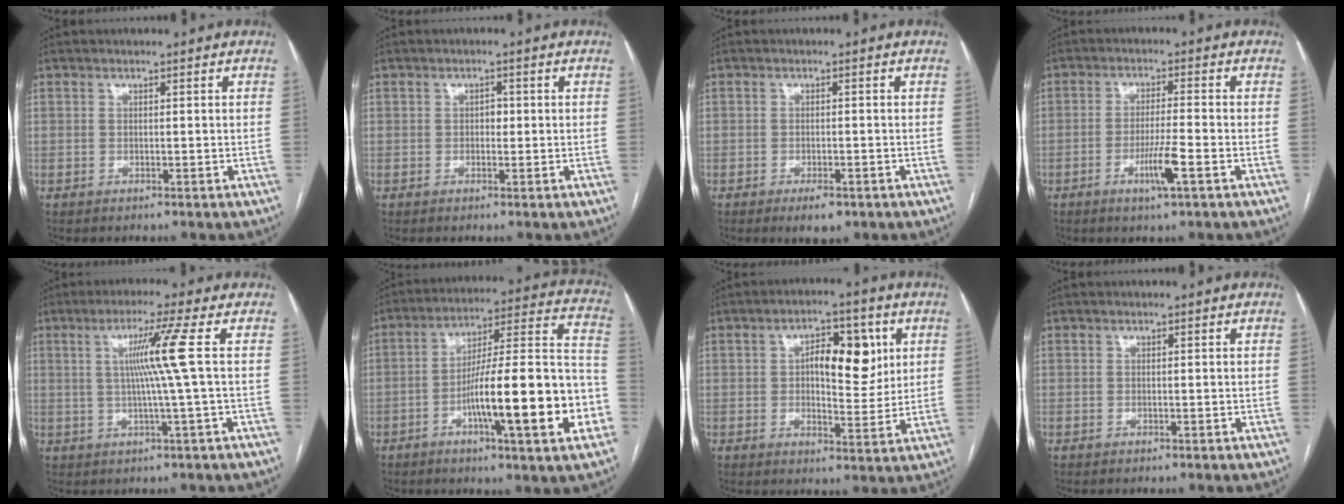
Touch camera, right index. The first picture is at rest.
{"total": 1.3, "force": [0.0, 0.9, 1.0], "torque": [-0.010, 0.004, -0.001]}
{"total": 3.1, "force": [-1.9, 1.2, 2.1], "torque": [-0.033, -0.002, -0.023]}
{"total": 5.4, "force": [-2.3, -0.2, 4.9], "torque": [-0.091, -0.010, -0.044]}
{"total": 7.1, "force": [1.1, -2.4, 6.6], "torque": [-0.121, 0.002, 0.025]}
{"total": 21.2, "force": [-6.6, 2.2, 20.1], "torque": [-0.264, 0.014, -0.099]}
{"total": 9.0, "force": [2.3, 3.8, 7.8], "torque": [-0.111, 0.013, 0.036]}
{"total": 0.0}